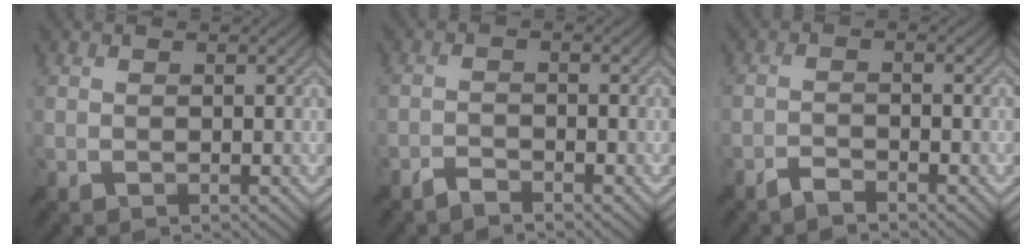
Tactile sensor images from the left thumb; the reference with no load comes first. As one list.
[{"total": 1.9, "force": [-1.7, 0.3, 0.7], "torque": [-0.014, 0.000, -0.039]}, {"total": 2.0, "force": [-1.8, 0.3, 0.8], "torque": [-0.016, 0.001, -0.039]}]